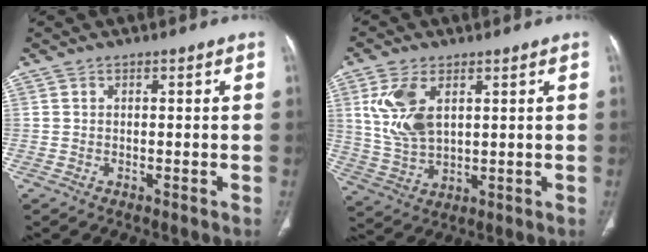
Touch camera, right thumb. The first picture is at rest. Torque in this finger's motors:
{"motor_torque": [0.15, 0.28, 0.79, 0.91, 0.15]}